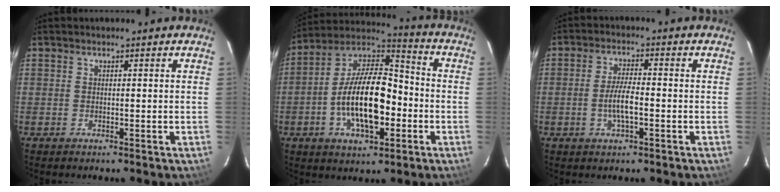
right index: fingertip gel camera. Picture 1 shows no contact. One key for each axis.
{"total": 17.5, "fx": -4.2, "fy": 8.1, "fz": 15.0, "tx": -0.278, "ty": 0.013, "tz": -0.077}
{"total": 5.2, "fx": -1.4, "fy": 1.3, "fz": 4.8, "tx": -0.097, "ty": 0.003, "tz": -0.026}